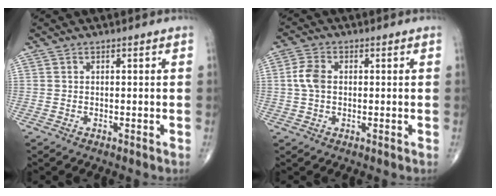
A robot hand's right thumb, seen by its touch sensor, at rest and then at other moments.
{"total": 4.3, "force": [0.3, 2.9, 3.1], "torque": [-0.069, 0.009, 0.001]}